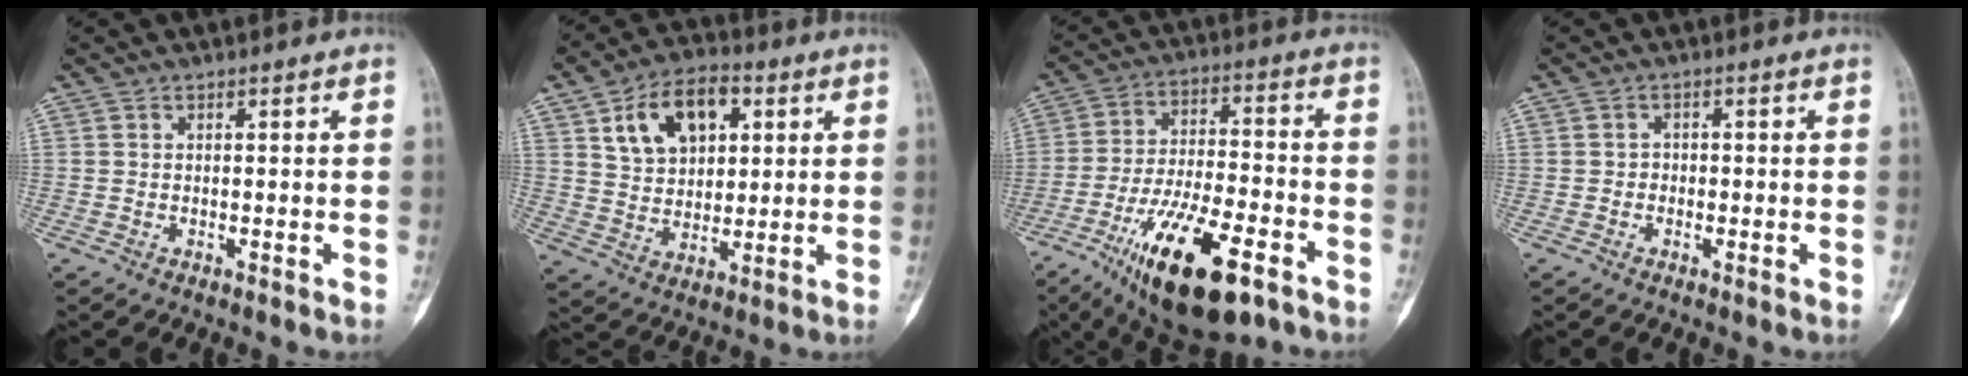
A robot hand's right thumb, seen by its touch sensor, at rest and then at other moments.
{"total": 13.1, "force": [5.0, 8.4, 8.8], "torque": [-0.118, -0.005, 0.088]}
{"total": 19.2, "force": [-10.3, 6.7, 14.7], "torque": [-0.263, 0.042, -0.168]}
{"total": 1.2, "force": [-0.4, 1.1, 0.3], "torque": [0.011, 0.007, -0.011]}